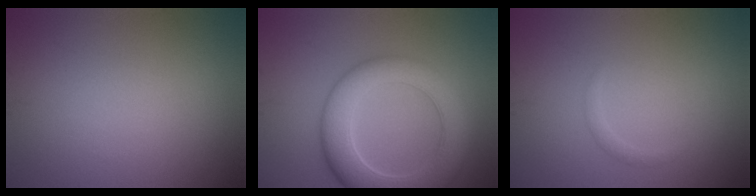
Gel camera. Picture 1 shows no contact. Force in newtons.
{"total": 7.6, "press": 7.6, "slide": 0.6}
{"total": 0.8, "press": 0.8, "slide": 0.0}